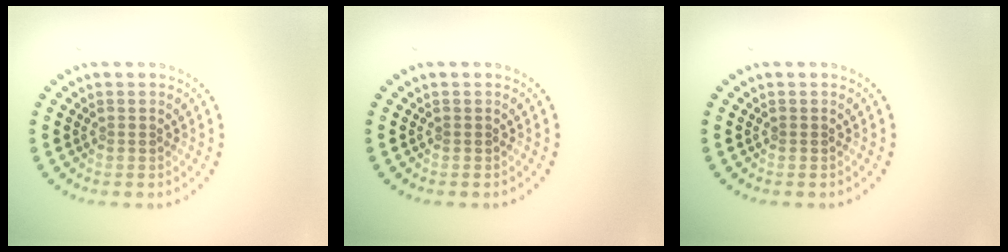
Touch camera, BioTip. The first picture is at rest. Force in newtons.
{"total": 0.0}
{"total": 0.0}